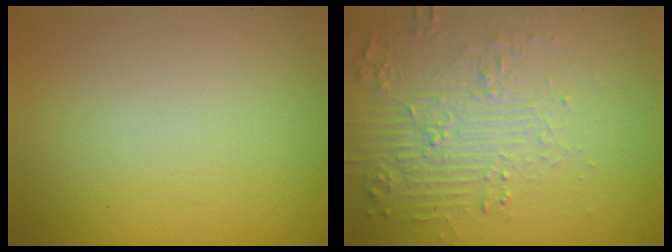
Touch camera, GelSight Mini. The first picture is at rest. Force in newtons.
{"total": 5.9, "press": 3.9, "slide": 4.5}